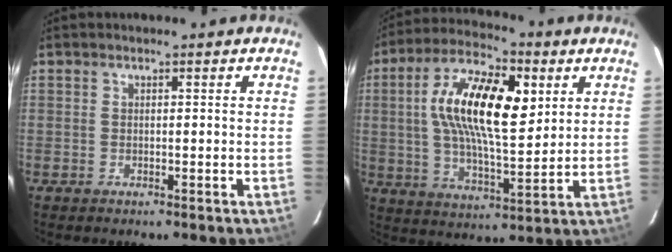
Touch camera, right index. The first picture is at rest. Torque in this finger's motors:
{"motor_torque": [1.32, 0.63, 0.89, 0.21]}